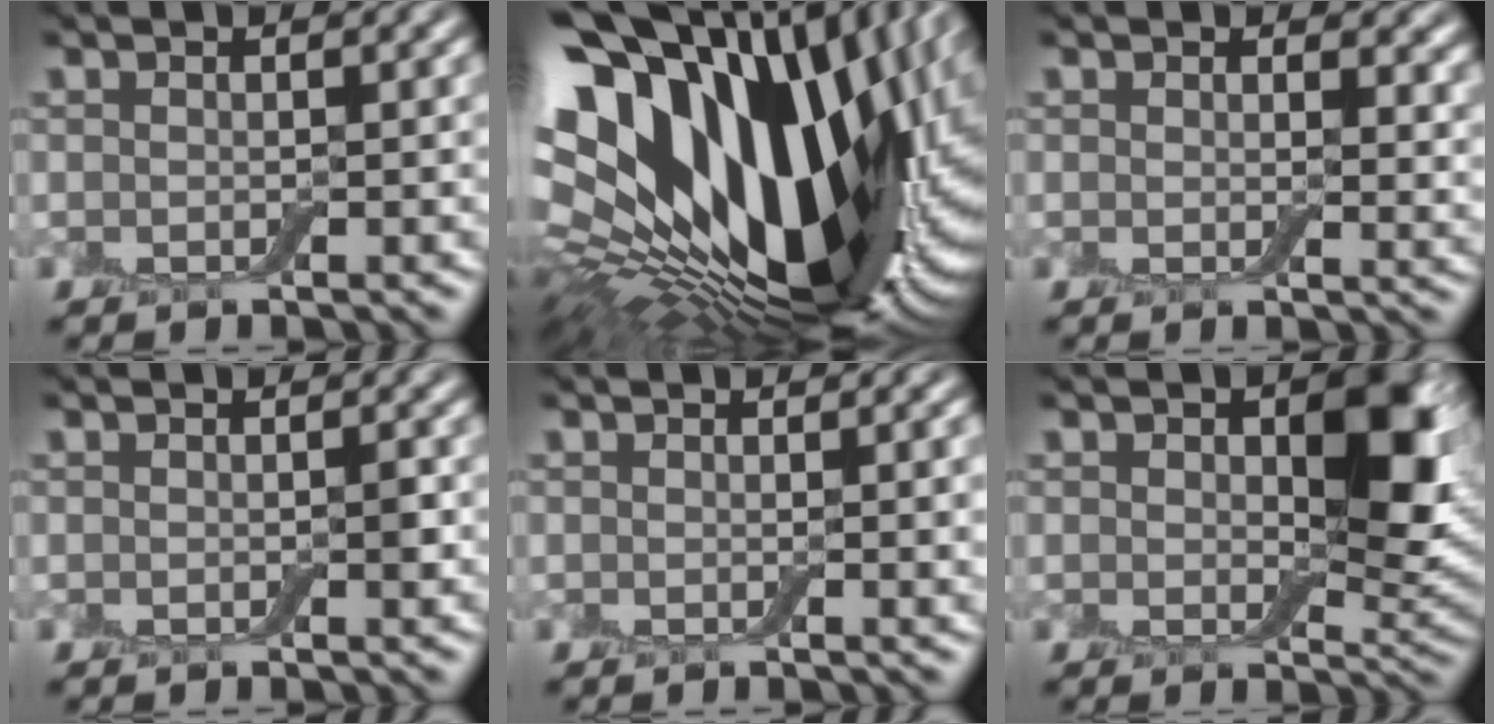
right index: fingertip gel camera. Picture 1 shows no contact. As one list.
[{"total": 22.0, "force": [3.9, 11.3, 18.4], "torque": [-0.324, -0.044, 0.087]}, {"total": 2.9, "force": [1.2, 1.9, 1.7], "torque": [-0.023, -0.011, 0.020]}, {"total": 0.7, "force": [-0.1, 0.3, 0.6], "torque": [-0.006, 0.000, -0.001]}, {"total": 1.1, "force": [0.0, 0.3, 1.1], "torque": [-0.013, -0.001, 0.000]}, {"total": 7.4, "force": [1.6, 4.3, 5.9], "torque": [-0.083, -0.005, 0.026]}]